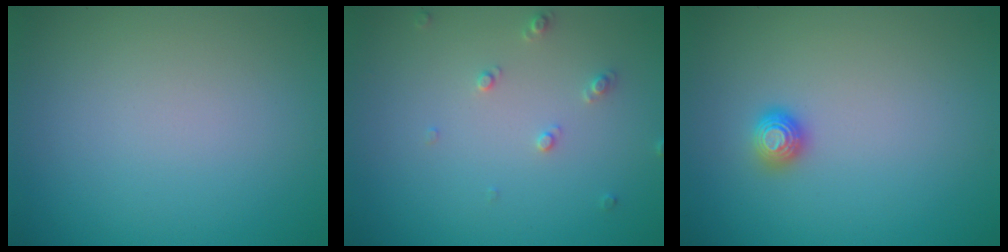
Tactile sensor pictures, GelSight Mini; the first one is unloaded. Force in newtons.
{"total": 1.3, "press": 1.2, "slide": 0.3}
{"total": 1.2, "press": 1.1, "slide": 0.4}